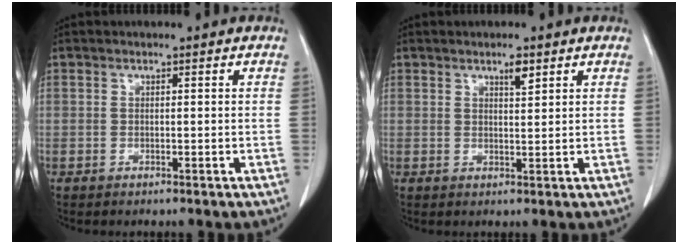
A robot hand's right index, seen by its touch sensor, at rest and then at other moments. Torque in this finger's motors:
{"motor_torque": [0.14, 0.08, 0.02, 0.02]}